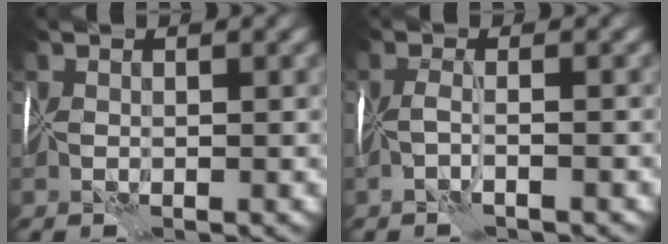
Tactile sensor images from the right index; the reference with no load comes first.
{"total": 1.6, "force": [-1.0, -1.3, 0.1], "torque": [-0.002, -0.002, -0.025]}